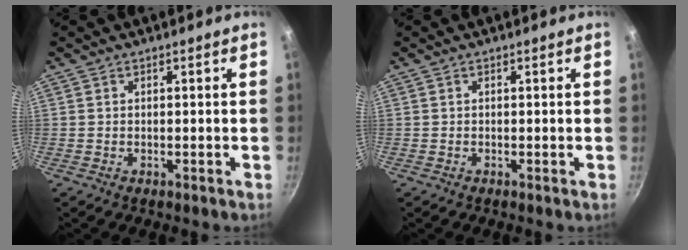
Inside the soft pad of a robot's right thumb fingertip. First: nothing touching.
{"total": 0.0}